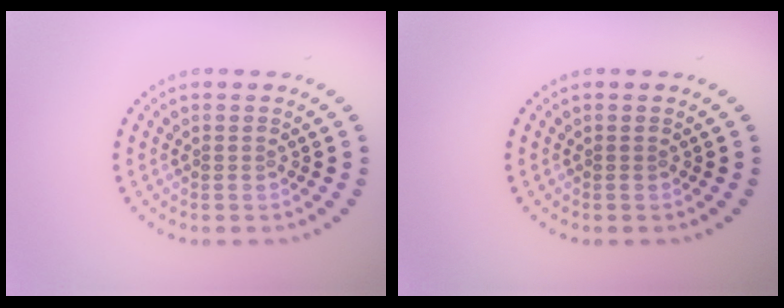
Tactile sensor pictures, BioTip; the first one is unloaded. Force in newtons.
{"total": 0.0}